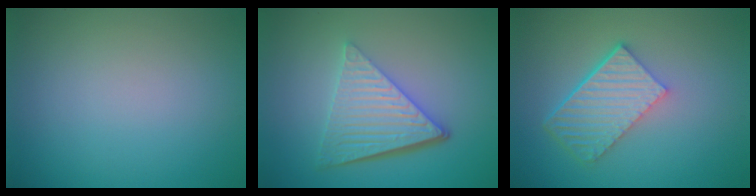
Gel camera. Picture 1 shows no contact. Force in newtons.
{"total": 6.3, "press": 4.2, "slide": 4.6}
{"total": 5.8, "press": 4.0, "slide": 4.2}